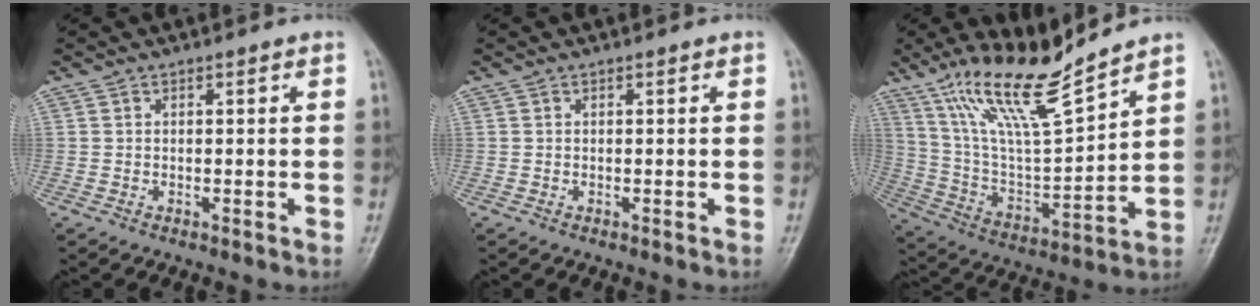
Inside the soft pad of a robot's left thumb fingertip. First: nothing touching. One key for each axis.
{"total": 0.0}
{"total": 16.1, "fx": 12.6, "fy": 2.2, "fz": 9.8, "tx": -0.169, "ty": -0.070, "tz": 0.248}